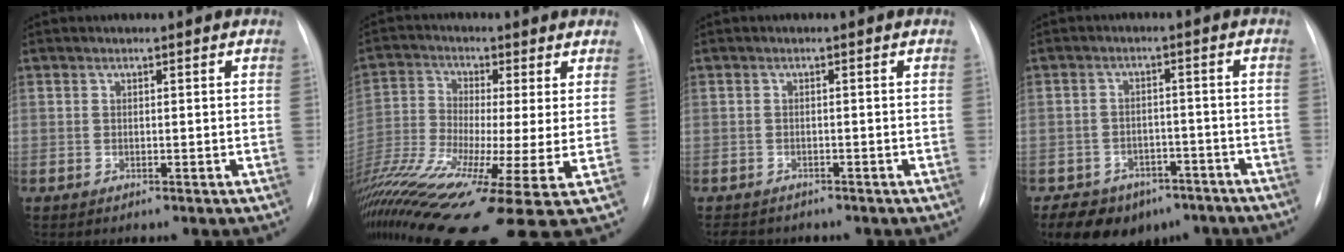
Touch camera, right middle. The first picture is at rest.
{"total": 18.6, "force": [-9.2, 0.8, 16.1], "torque": [-0.327, -0.043, -0.167]}
{"total": 3.3, "force": [-2.8, 1.6, 0.5], "torque": [-0.006, -0.003, -0.039]}
{"total": 10.5, "force": [-7.6, 6.5, 3.1], "torque": [-0.046, 0.014, -0.105]}